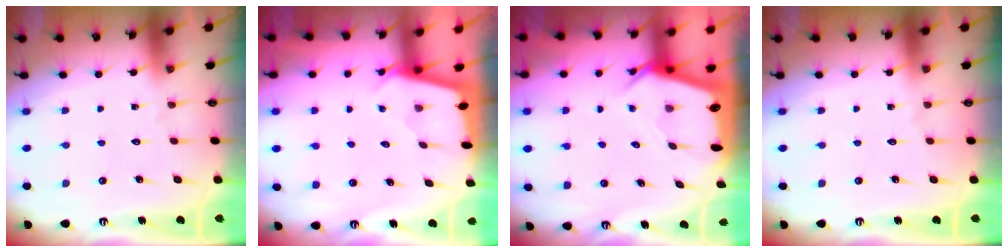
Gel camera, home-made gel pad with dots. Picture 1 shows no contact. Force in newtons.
{"total": 2.0, "press": 2.0, "slide": 0.2}
{"total": 4.8, "press": 4.8, "slide": 0.5}
{"total": 0.0}